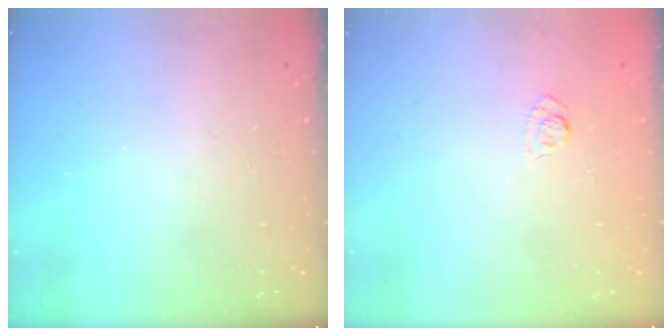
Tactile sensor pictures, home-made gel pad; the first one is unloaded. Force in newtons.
{"total": 4.1, "press": 3.8, "slide": 1.7}